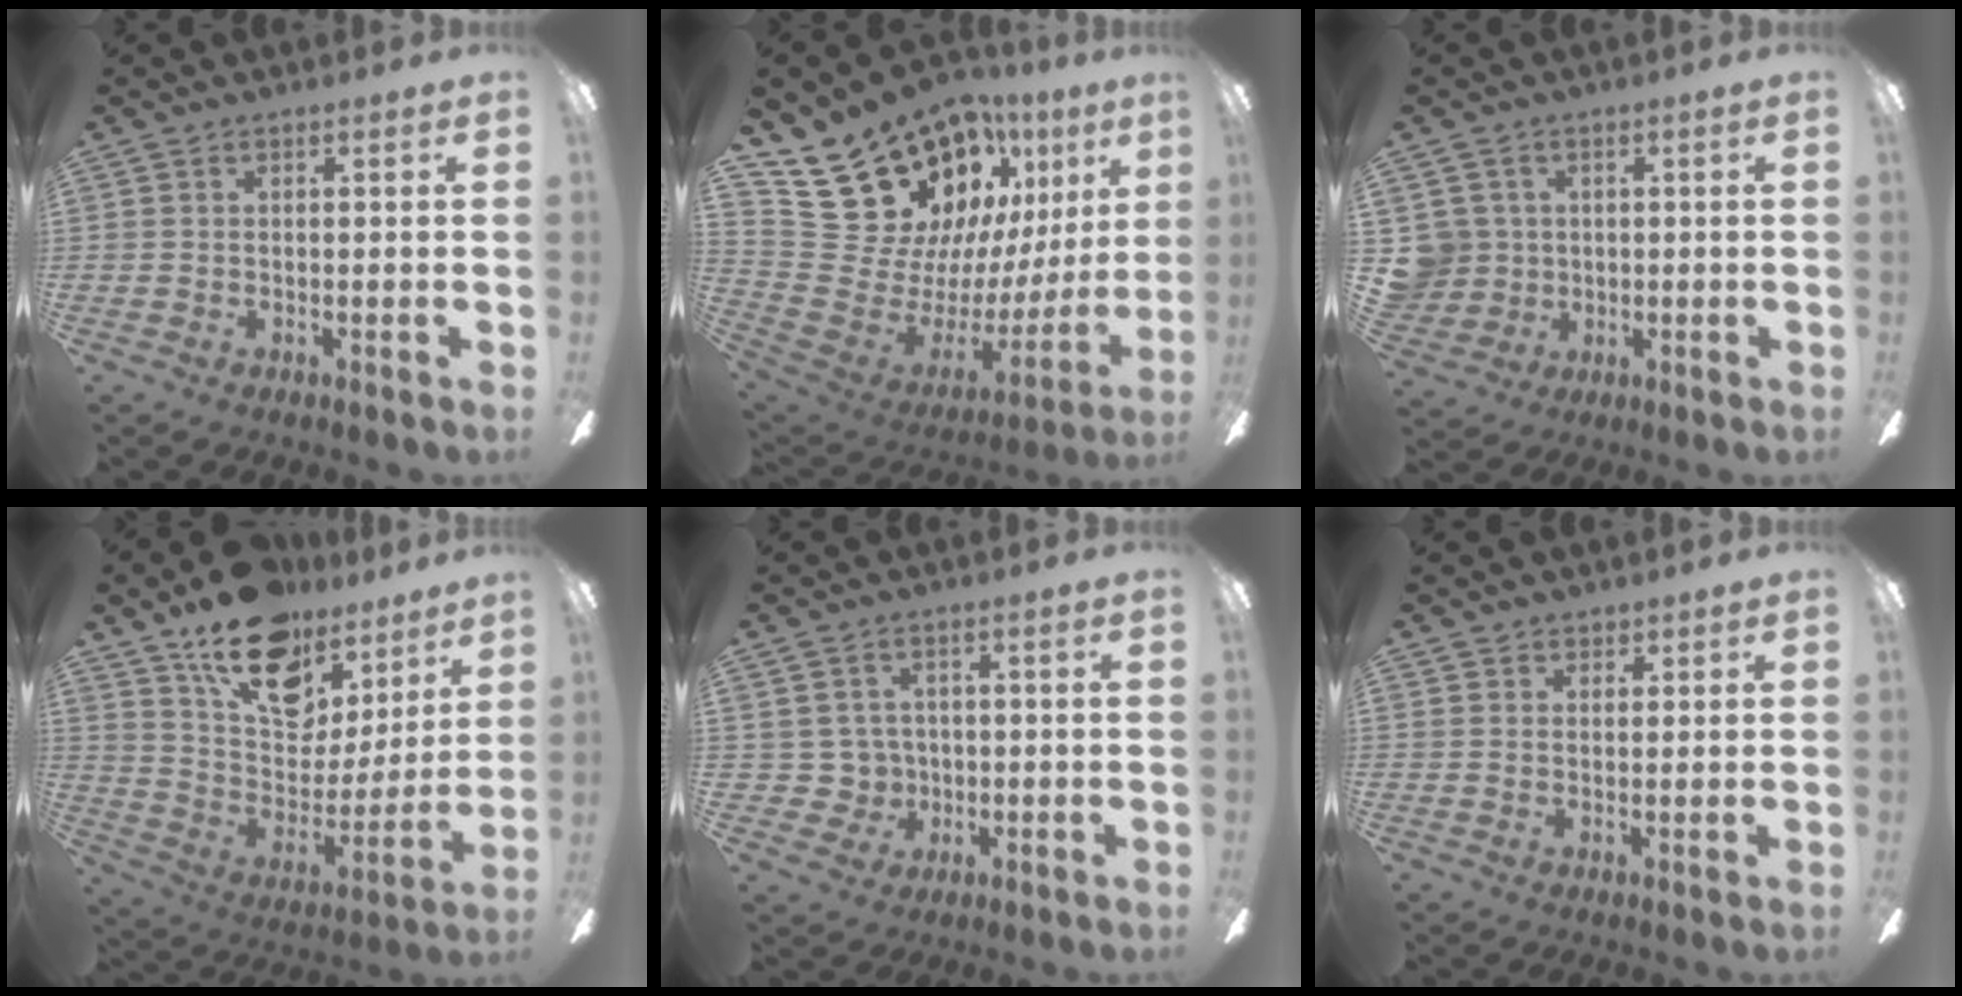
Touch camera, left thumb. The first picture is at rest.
{"total": 20.2, "force": [15.8, 11.3, 5.4], "torque": [-0.080, -0.136, 0.323]}
{"total": 6.4, "force": [1.3, 6.3, 0.6], "torque": [-0.035, 0.002, 0.030]}
{"total": 20.1, "force": [13.4, 11.2, 10.0], "torque": [-0.163, -0.079, 0.241]}
{"total": 5.2, "force": [0.9, 5.2, 0.3], "torque": [-0.019, -0.004, 0.019]}
{"total": 1.8, "force": [1.6, 0.9, -0.1], "torque": [0.009, -0.005, 0.031]}